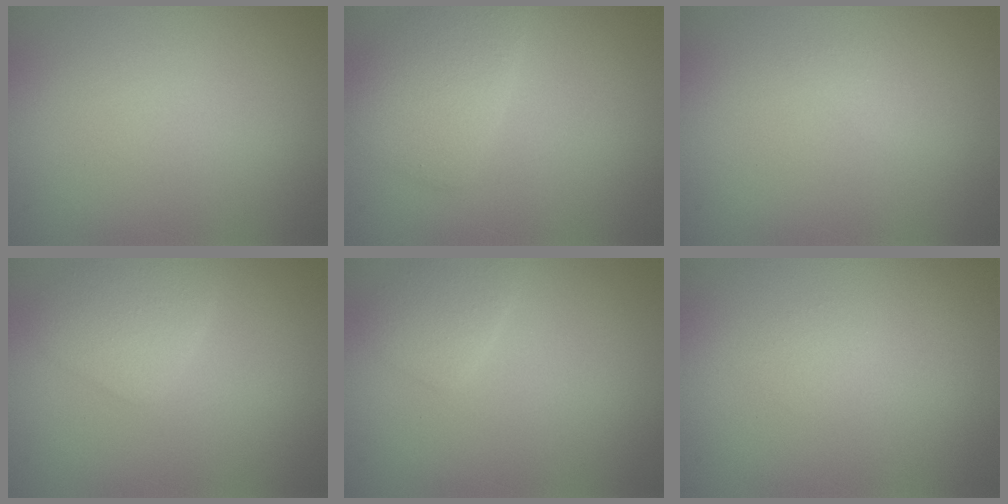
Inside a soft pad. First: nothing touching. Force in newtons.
{"total": 2.7, "press": 2.7, "slide": 0.1}
{"total": 0.6, "press": 0.6, "slide": 0.0}
{"total": 2.2, "press": 2.2, "slide": 0.2}
{"total": 1.5, "press": 1.5, "slide": 0.1}
{"total": 0.6, "press": 0.6, "slide": 0.0}